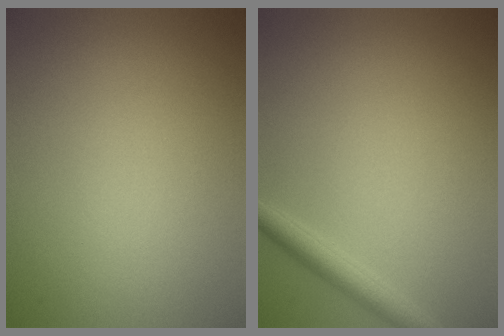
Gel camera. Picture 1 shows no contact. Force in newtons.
{"total": 2.2, "press": 2.2, "slide": 0.1}